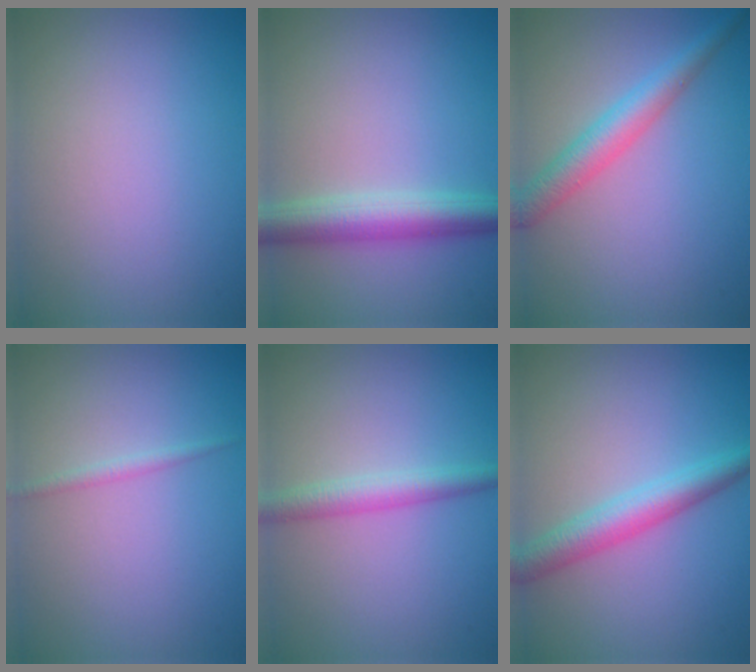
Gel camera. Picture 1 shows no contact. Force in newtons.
{"total": 4.6, "press": 4.6, "slide": 0.1}
{"total": 3.5, "press": 3.5, "slide": 0.1}
{"total": 0.9, "press": 0.9, "slide": 0.0}
{"total": 2.7, "press": 2.7, "slide": 0.1}
{"total": 3.9, "press": 3.9, "slide": 0.1}